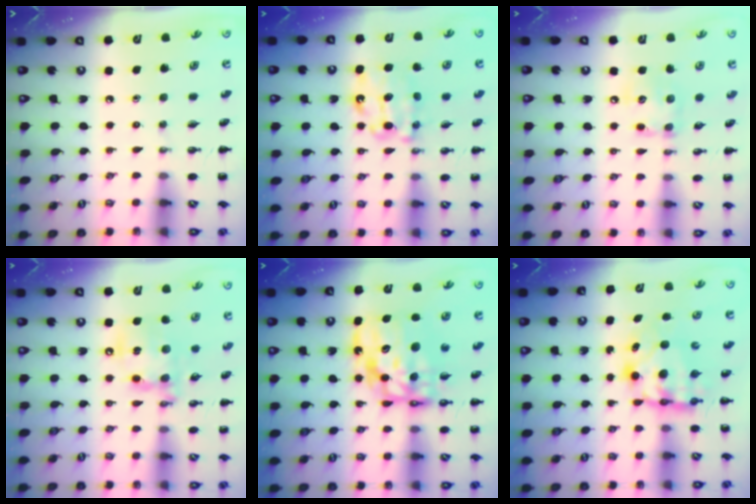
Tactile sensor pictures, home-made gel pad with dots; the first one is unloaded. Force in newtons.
{"total": 9.6, "press": 9.6, "slide": 0.7}
{"total": 8.7, "press": 8.7, "slide": 0.3}
{"total": 14.6, "press": 14.3, "slide": 3.0}
{"total": 14.0, "press": 13.5, "slide": 3.8}
{"total": 6.6, "press": 6.4, "slide": 1.7}